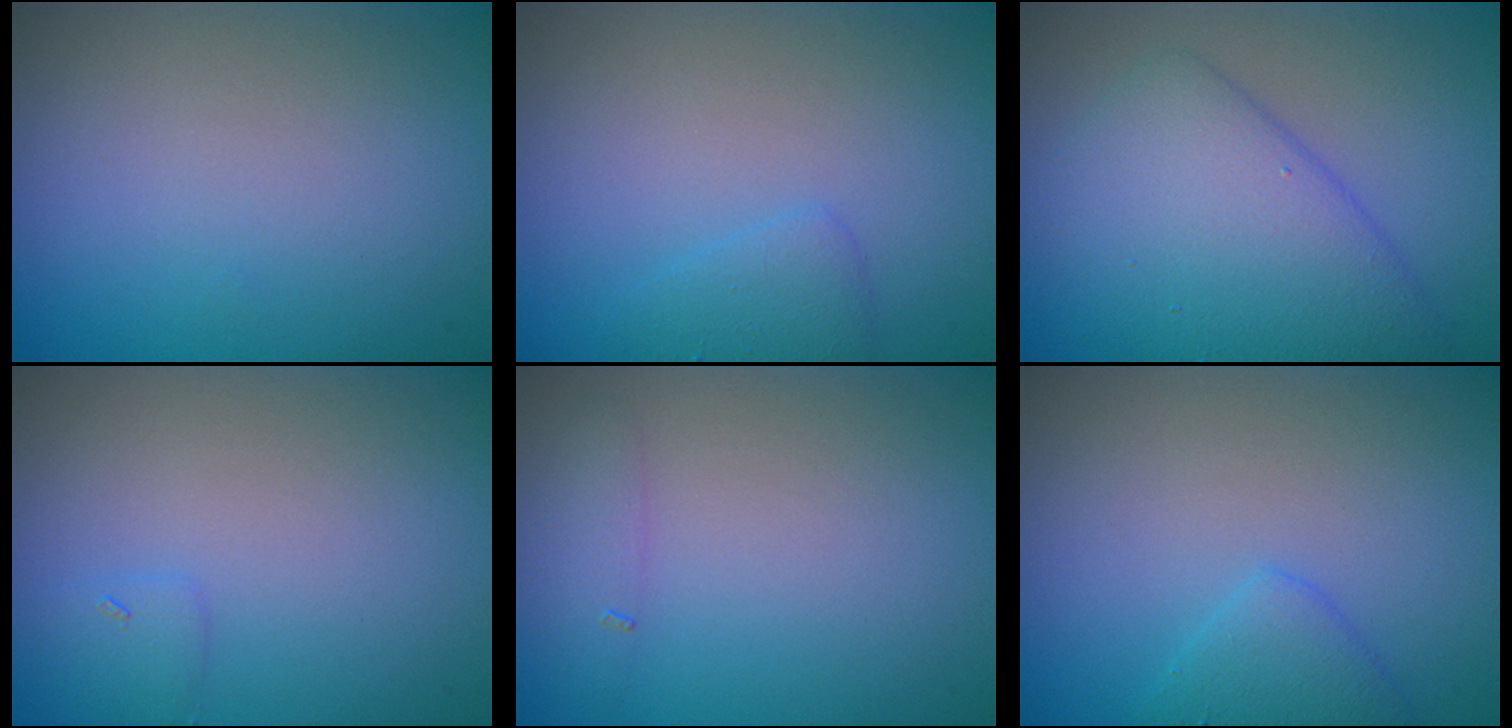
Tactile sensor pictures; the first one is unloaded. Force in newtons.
{"total": 1.6, "press": 1.6, "slide": 0.1}
{"total": 7.0, "press": 7.0, "slide": 0.3}
{"total": 0.9, "press": 0.9, "slide": 0.1}
{"total": 1.3, "press": 1.3, "slide": 0.0}
{"total": 2.2, "press": 2.2, "slide": 0.2}